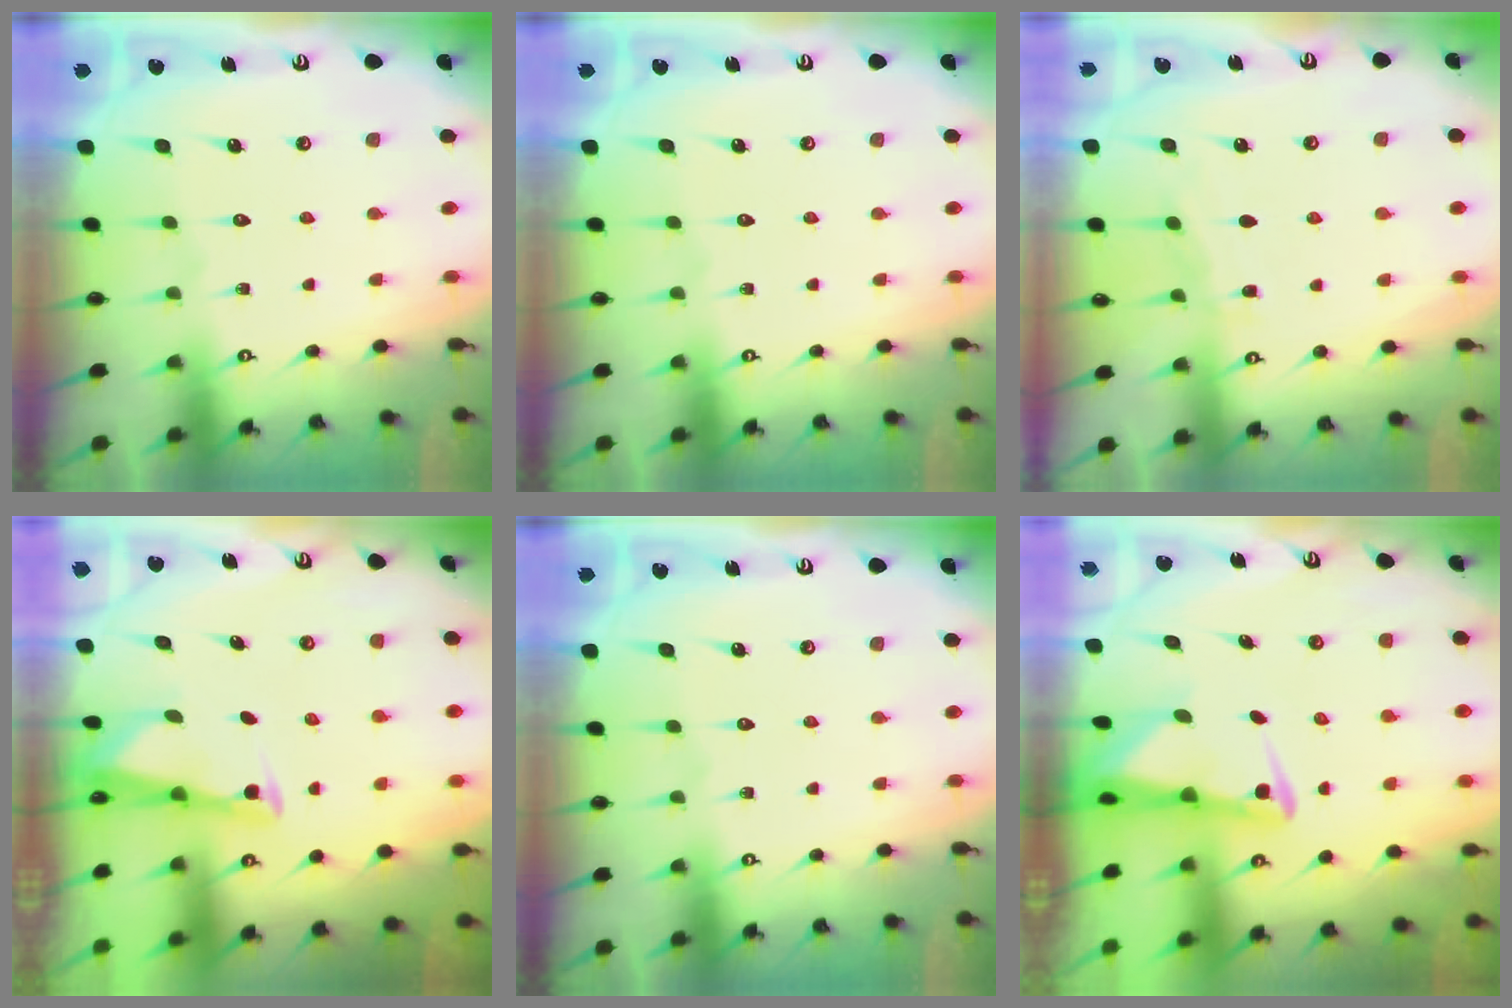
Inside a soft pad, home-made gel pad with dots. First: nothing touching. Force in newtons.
{"total": 0.0}
{"total": 5.5, "press": 5.4, "slide": 0.6}
{"total": 2.7, "press": 2.7, "slide": 0.1}
{"total": 0.0}
{"total": 2.8, "press": 2.7, "slide": 0.6}